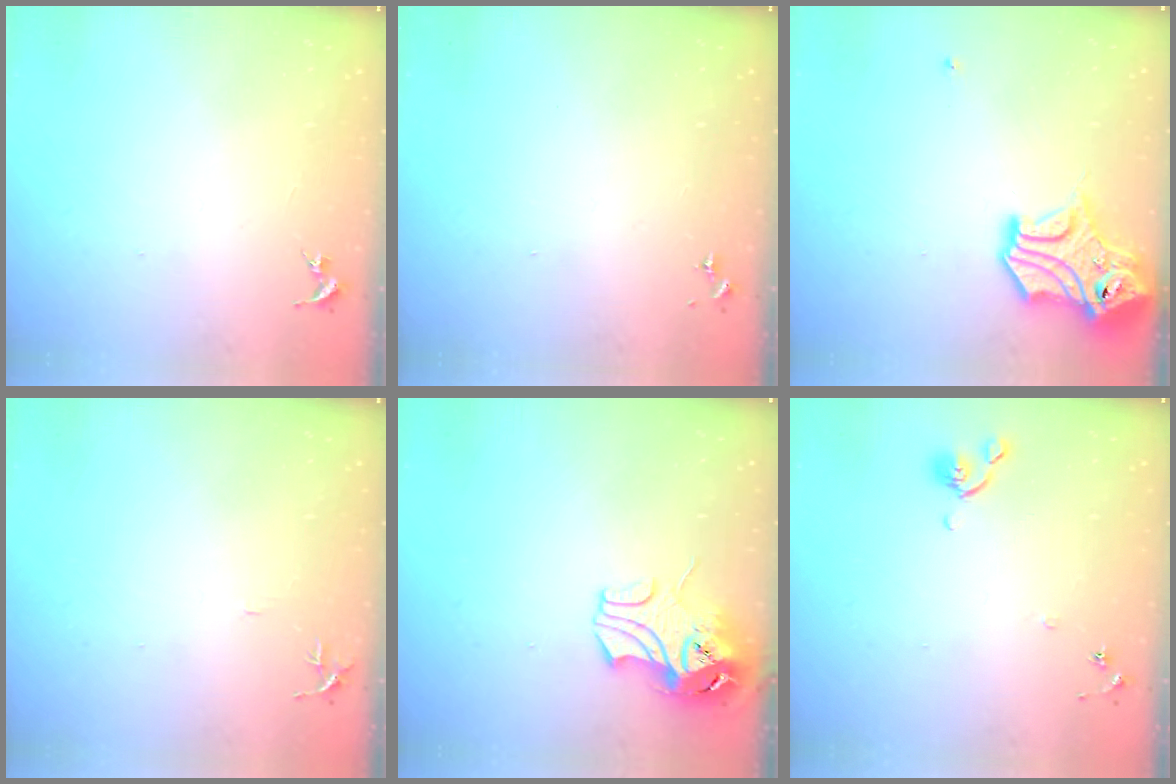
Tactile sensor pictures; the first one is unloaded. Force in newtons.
{"total": 0.0}
{"total": 14.1, "press": 14.0, "slide": 1.9}
{"total": 4.7, "press": 4.7, "slide": 0.5}
{"total": 9.8, "press": 9.7, "slide": 1.6}
{"total": 6.2, "press": 6.2, "slide": 0.8}